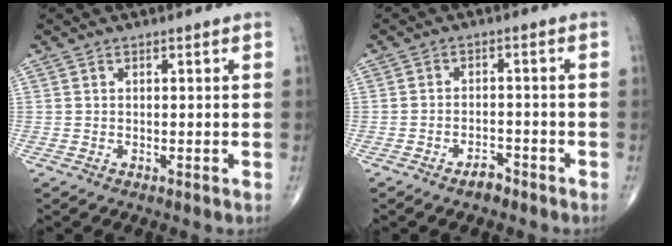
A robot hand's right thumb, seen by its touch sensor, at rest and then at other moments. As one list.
[{"total": 2.9, "force": [-2.2, 1.3, 1.3], "torque": [-0.021, 0.013, -0.038]}]